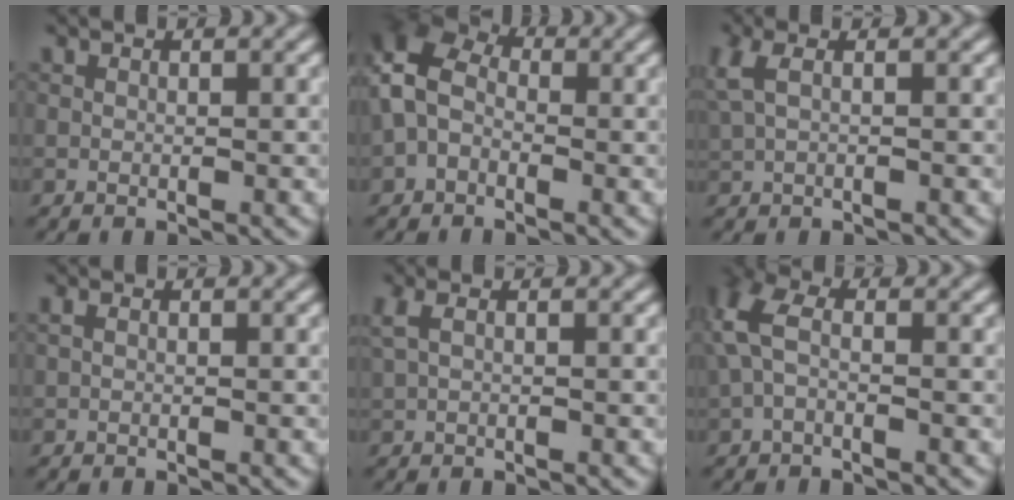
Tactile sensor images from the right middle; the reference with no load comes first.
{"total": 5.6, "force": [-0.1, 4.0, 4.0], "torque": [-0.102, 0.014, -0.020]}
{"total": 2.4, "force": [0.8, 0.8, 2.0], "torque": [-0.050, 0.006, 0.016]}
{"total": 0.8, "force": [0.2, 0.4, 0.6], "torque": [-0.016, 0.001, 0.004]}
{"total": 1.8, "force": [0.6, 0.6, 1.5], "torque": [-0.034, 0.006, 0.012]}
{"total": 3.8, "force": [0.0, 2.1, 3.2], "torque": [-0.087, 0.015, -0.012]}